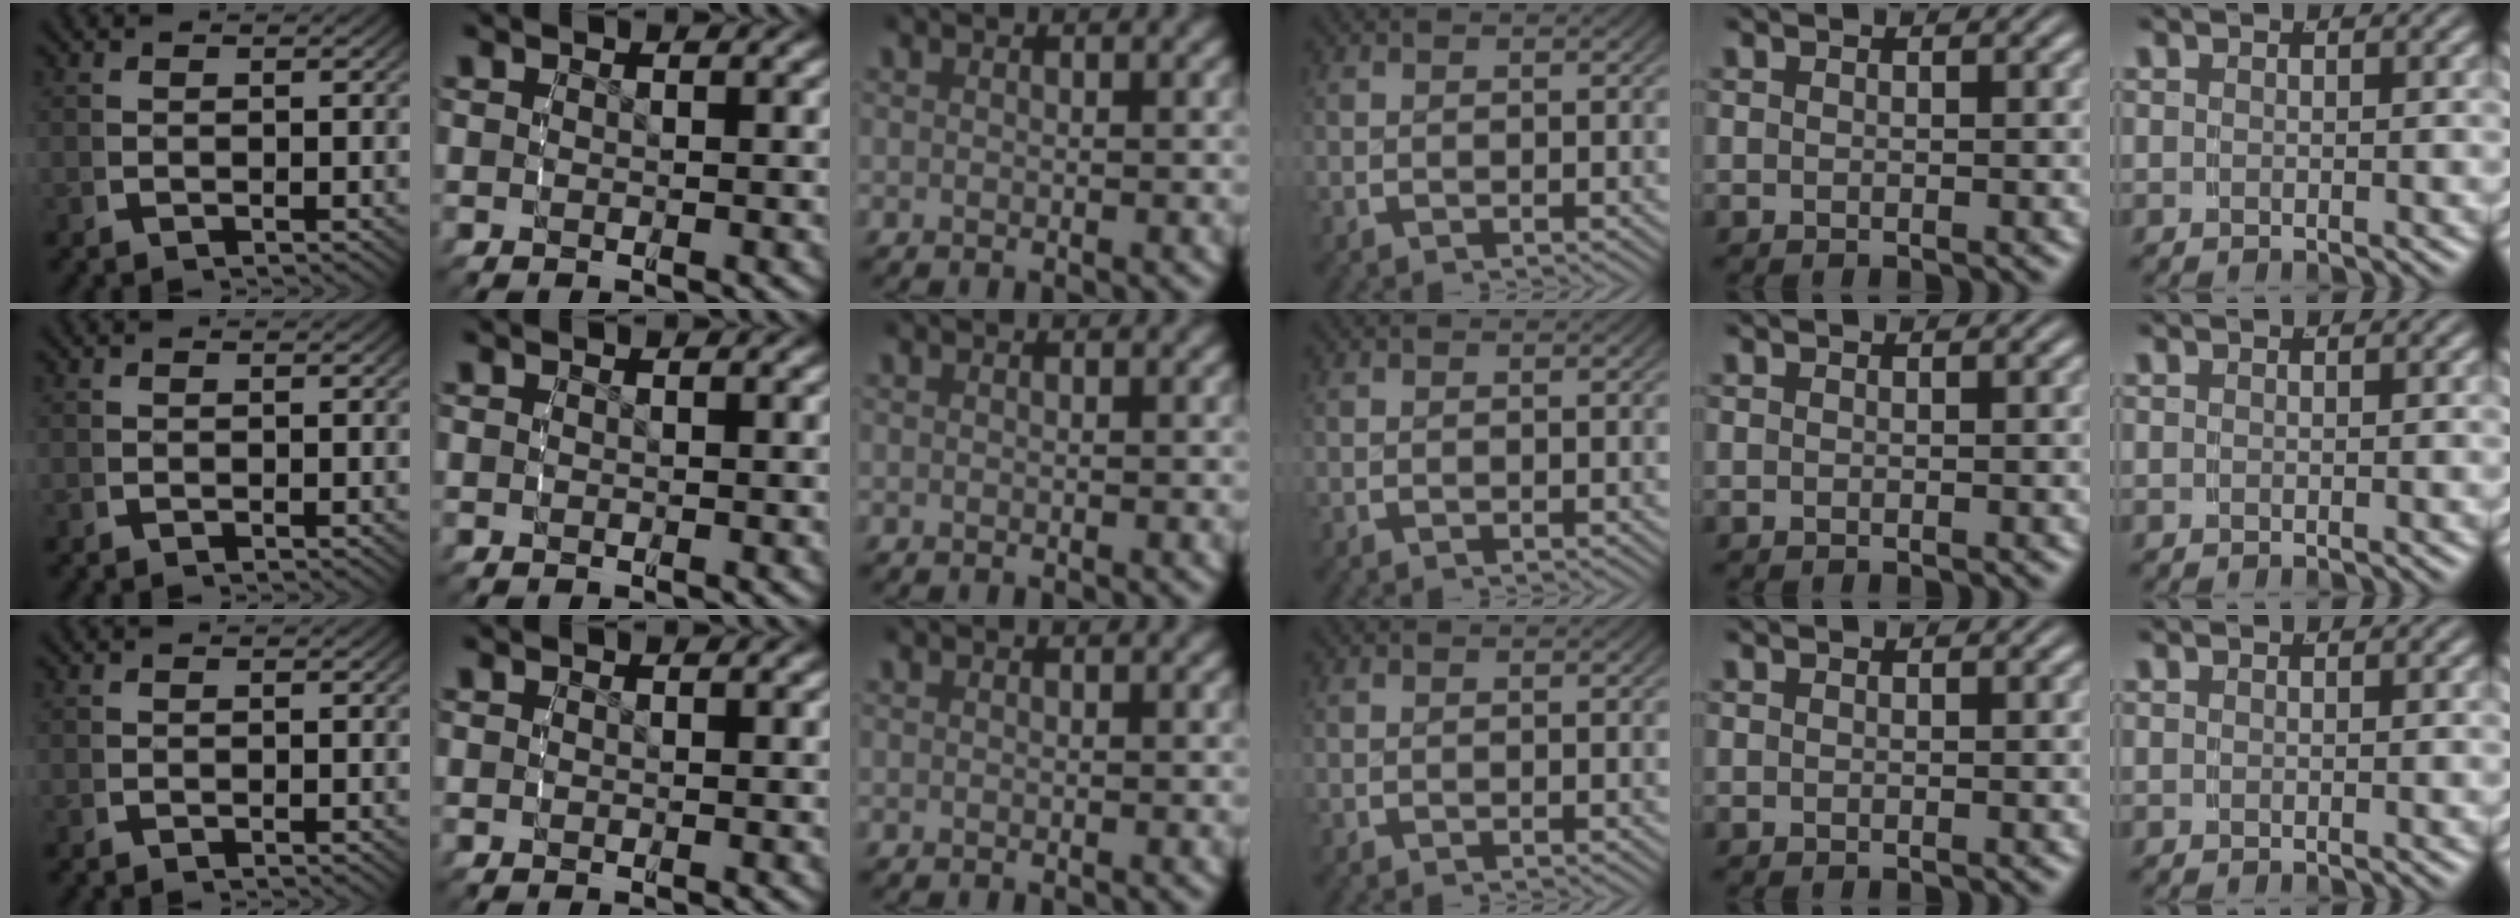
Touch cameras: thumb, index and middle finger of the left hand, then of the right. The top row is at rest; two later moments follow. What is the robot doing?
{"motion": "reach", "object": "shirt"}